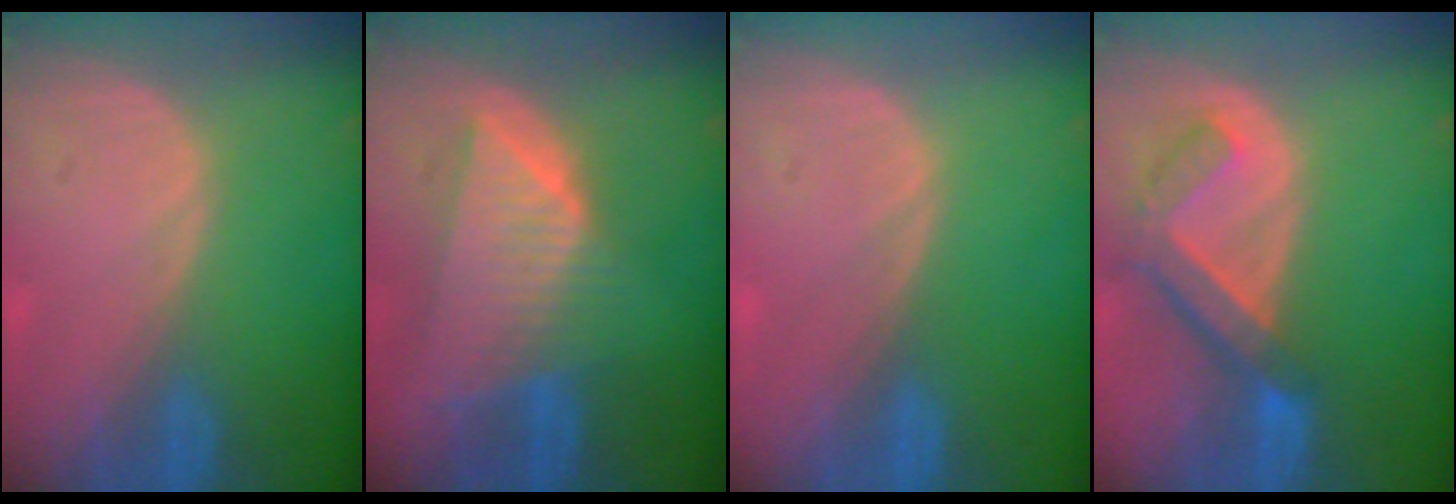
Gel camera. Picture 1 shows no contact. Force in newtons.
{"total": 8.8, "press": 7.9, "slide": 3.7}
{"total": 0.0}
{"total": 7.4, "press": 6.4, "slide": 3.6}